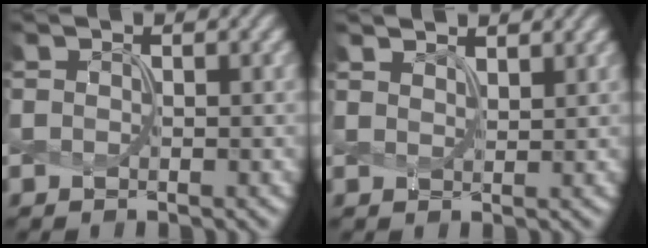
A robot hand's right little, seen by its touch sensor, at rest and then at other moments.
{"total": 2.6, "force": [2.4, 0.7, 0.9], "torque": [-0.005, 0.010, 0.025]}